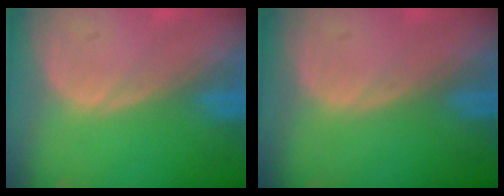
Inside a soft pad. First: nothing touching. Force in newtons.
{"total": 0.0}